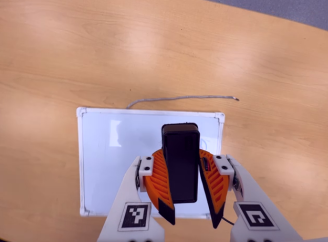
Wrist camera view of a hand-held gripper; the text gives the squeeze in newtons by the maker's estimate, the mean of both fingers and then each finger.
{"total": 12.6, "left": 11.4, "right": 13.9}